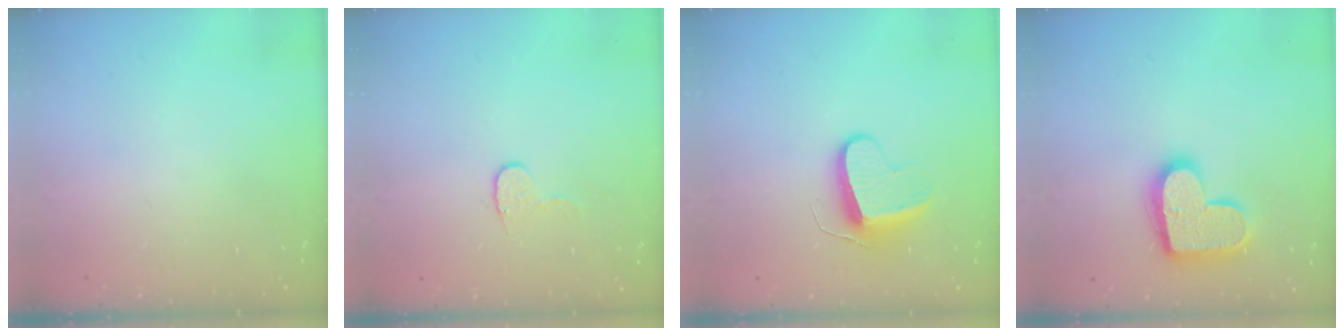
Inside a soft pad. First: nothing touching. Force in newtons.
{"total": 5.7, "press": 5.7, "slide": 0.5}
{"total": 9.1, "press": 9.0, "slide": 0.6}
{"total": 16.6, "press": 16.5, "slide": 0.9}